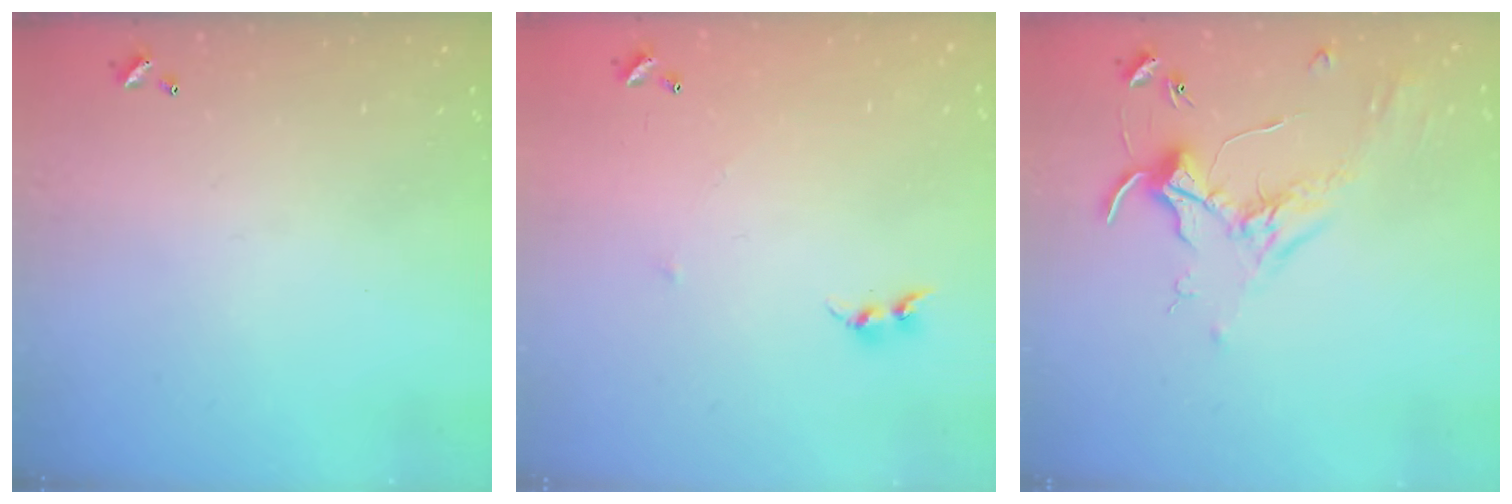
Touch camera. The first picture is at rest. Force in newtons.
{"total": 6.2, "press": 6.2, "slide": 0.7}
{"total": 1.7, "press": 1.7, "slide": 0.4}